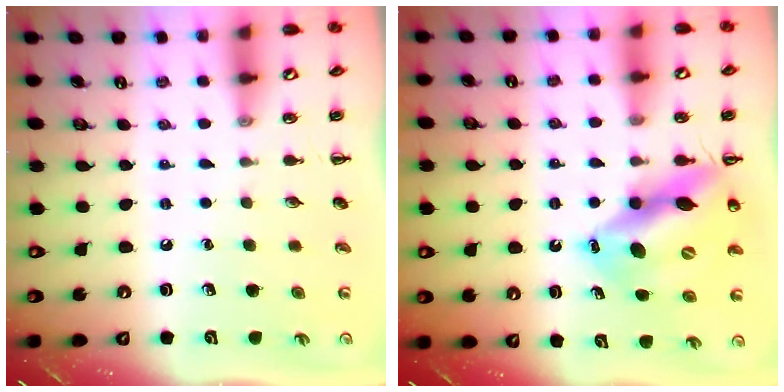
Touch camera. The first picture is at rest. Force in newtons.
{"total": 14.7, "press": 14.1, "slide": 3.9}